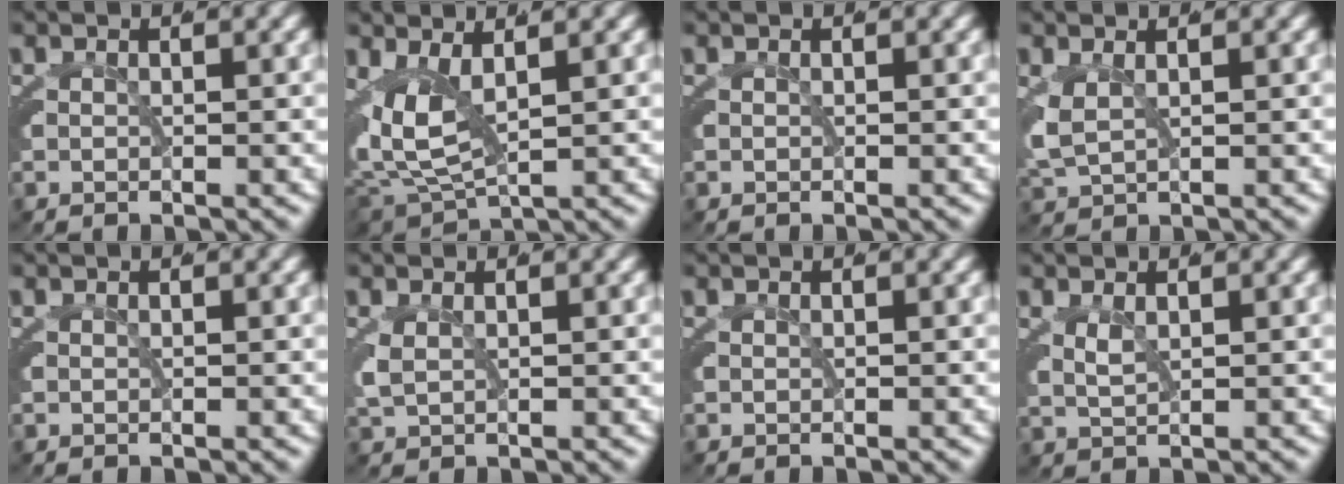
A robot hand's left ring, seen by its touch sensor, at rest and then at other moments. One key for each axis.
{"total": 6.8, "fx": 0.5, "fy": 4.9, "fz": 4.8, "tx": -0.119, "ty": -0.022, "tz": 0.012}
{"total": 0.0}
{"total": 3.0, "fx": 0.0, "fy": 2.5, "fz": 1.7, "tx": -0.059, "ty": -0.012, "tz": 0.004}
{"total": 0.0}
{"total": 1.4, "fx": -0.2, "fy": 1.1, "fz": 0.9, "tx": -0.036, "ty": -0.012, "tz": 0.005}
{"total": 0.0}
{"total": 1.6, "fx": 0.5, "fy": 1.1, "fz": 1.0, "tx": -0.033, "ty": -0.011, "tz": 0.015}